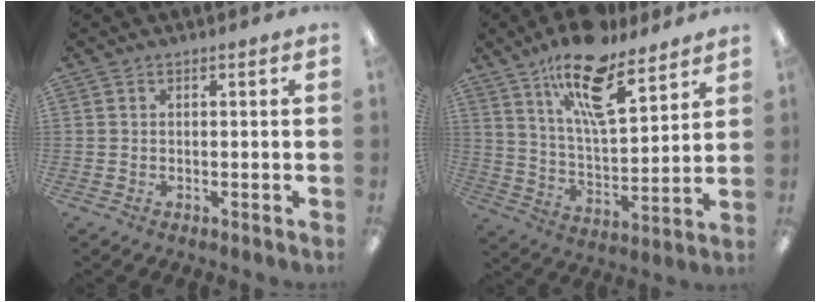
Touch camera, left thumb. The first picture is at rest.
{"total": 18.7, "force": [12.6, 6.9, 12.1], "torque": [-0.202, -0.063, 0.211]}